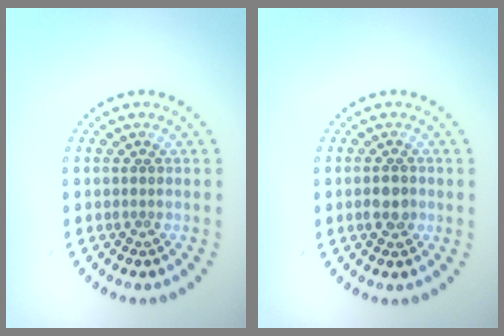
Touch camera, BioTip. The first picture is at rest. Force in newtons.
{"total": 1.9, "press": 1.8, "slide": 0.5}